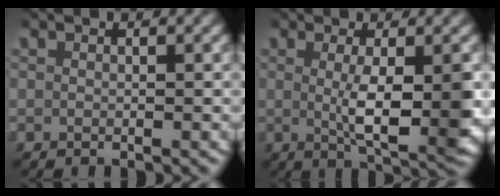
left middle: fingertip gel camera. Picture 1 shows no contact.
{"total": 6.4, "force": [-0.2, 2.0, 6.1], "torque": [-0.093, -0.015, 0.002]}